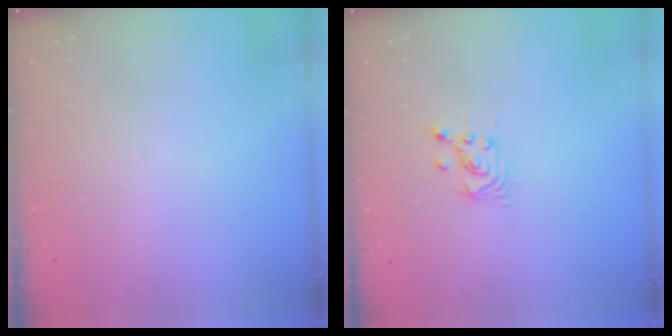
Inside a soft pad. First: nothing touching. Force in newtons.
{"total": 2.6, "press": 2.6, "slide": 0.1}